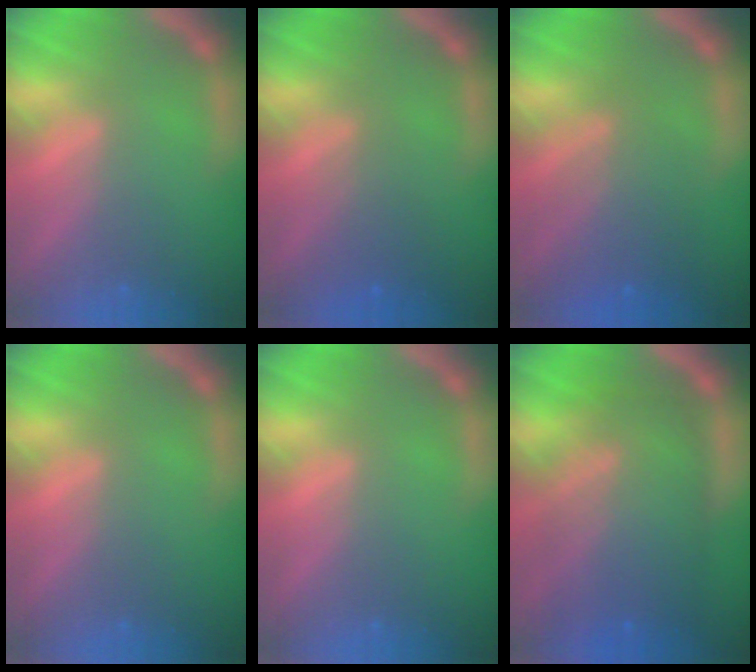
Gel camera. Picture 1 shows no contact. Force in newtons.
{"total": 2.4}
{"total": 5.0}
{"total": 0.0}
{"total": 0.0}
{"total": 10.1}